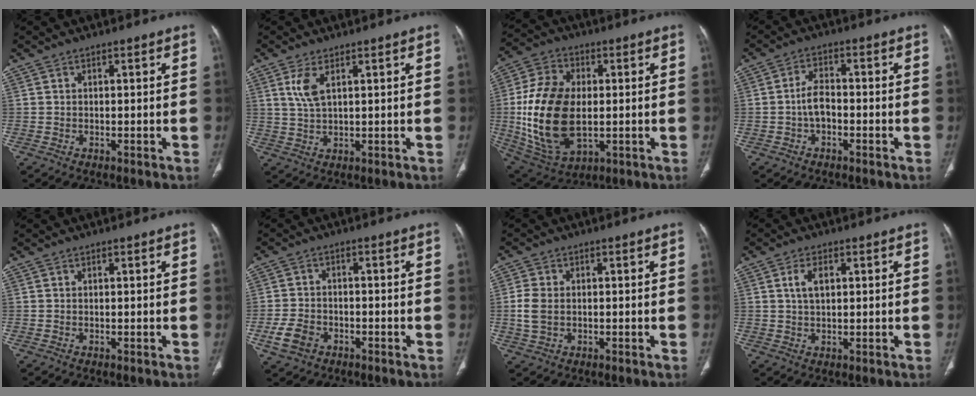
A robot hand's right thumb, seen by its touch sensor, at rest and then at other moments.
{"total": 4.2, "force": [1.9, 1.5, 3.4], "torque": [-0.079, -0.005, 0.047]}
{"total": 20.1, "force": [-0.7, 12.3, 15.9], "torque": [-0.312, -0.004, 0.002]}
{"total": 4.3, "force": [-1.2, 2.6, 3.2], "torque": [-0.055, 0.020, -0.026]}
{"total": 0.0}
{"total": 5.4, "force": [-2.6, 3.9, 2.8], "torque": [-0.059, 0.016, -0.043]}
{"total": 4.6, "force": [-0.3, 3.3, 3.2], "torque": [-0.077, 0.005, -0.004]}
{"total": 3.6, "force": [1.0, 1.9, 2.8], "torque": [-0.055, 0.003, 0.020]}